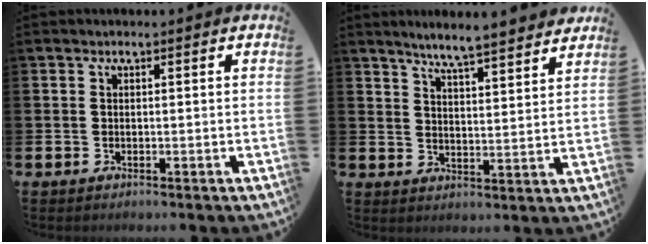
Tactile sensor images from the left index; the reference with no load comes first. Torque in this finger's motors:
{"motor_torque": [0.07, -0.32, 0.41, 0.07]}